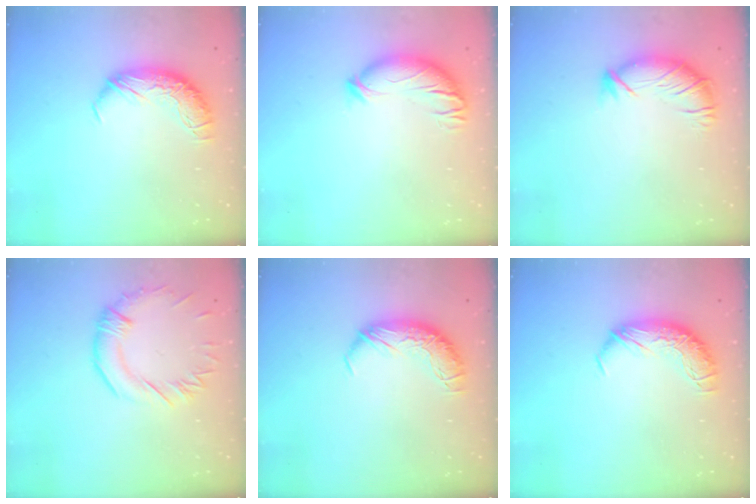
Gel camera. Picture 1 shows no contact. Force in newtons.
{"total": 3.4, "press": 3.1, "slide": 1.3}
{"total": 2.9, "press": 2.0, "slide": 2.0}
{"total": 1.0, "press": 0.6, "slide": 0.8}
{"total": 0.0}
{"total": 0.0}